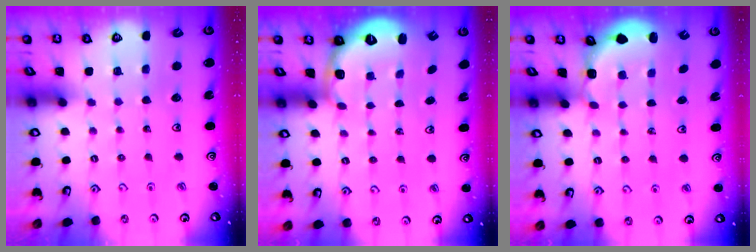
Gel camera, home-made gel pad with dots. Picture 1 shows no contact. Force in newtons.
{"total": 2.7, "press": 1.6, "slide": 2.1}
{"total": 3.0, "press": 2.3, "slide": 1.8}